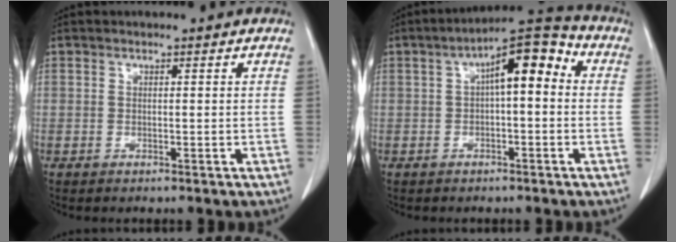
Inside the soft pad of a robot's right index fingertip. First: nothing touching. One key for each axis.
{"total": 8.8, "fx": 1.1, "fy": 2.7, "fz": 8.4, "tx": -0.127, "ty": 0.043, "tz": 0.011}